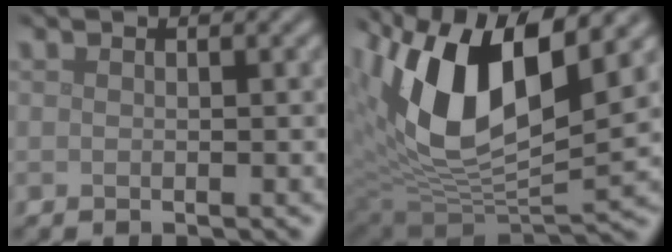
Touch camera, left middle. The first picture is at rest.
{"total": 13.1, "force": [4.5, 6.1, 10.7], "torque": [-0.204, -0.005, 0.085]}